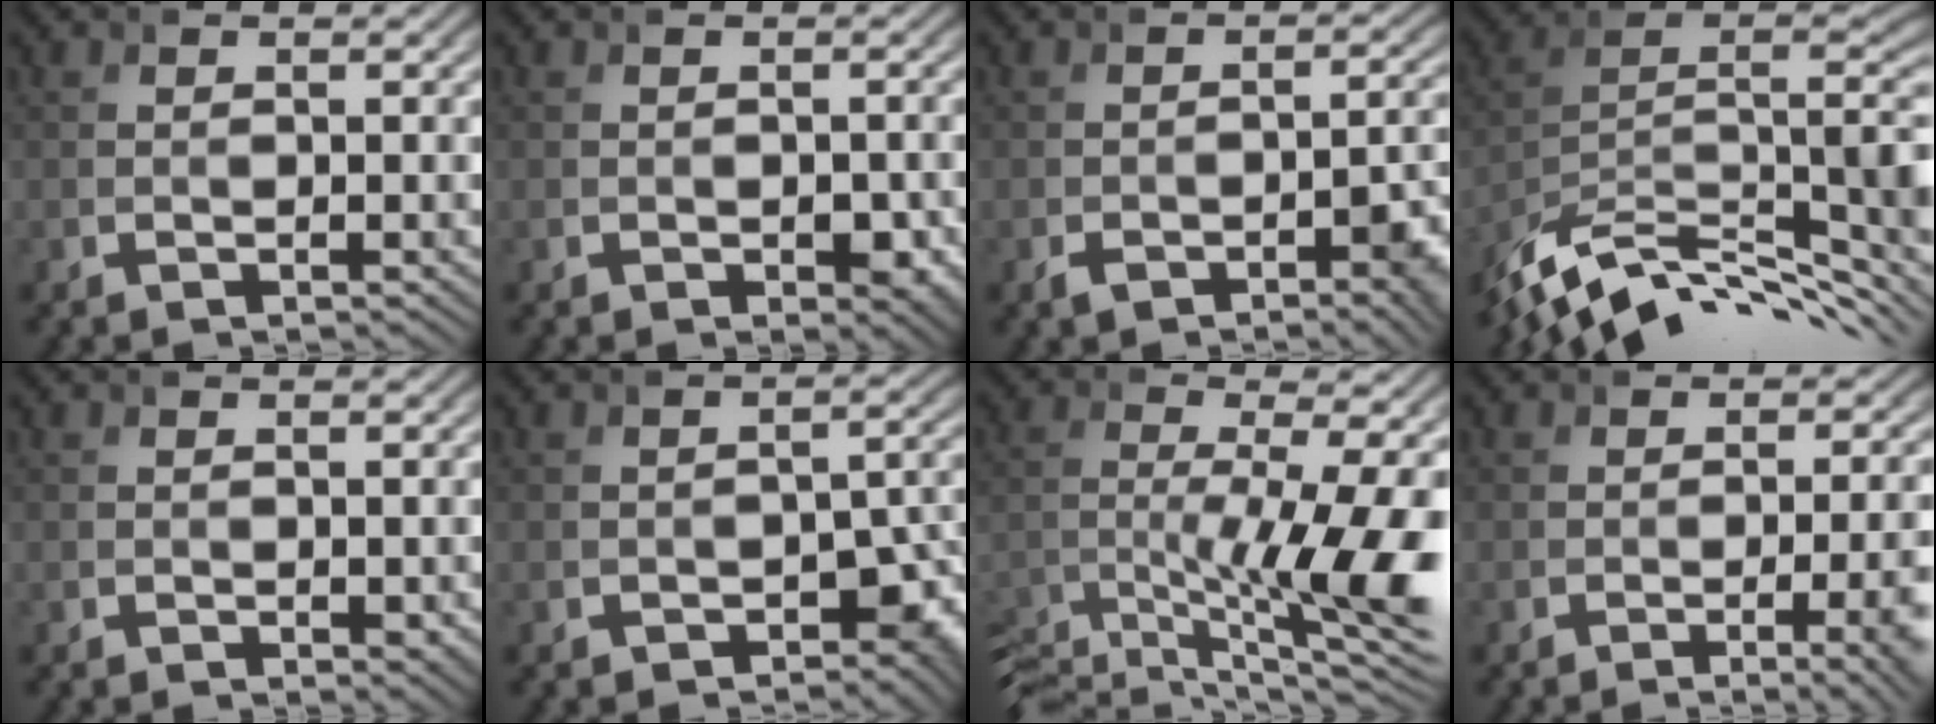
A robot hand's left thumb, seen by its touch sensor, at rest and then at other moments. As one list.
[{"total": 2.4, "force": [-0.7, 1.5, 1.8], "torque": [-0.027, -0.011, -0.003]}, {"total": 5.2, "force": [-2.8, 2.3, 3.7], "torque": [-0.050, 0.001, -0.040]}, {"total": 14.7, "force": [-8.4, 5.7, 10.7], "torque": [-0.217, -0.007, -0.150]}, {"total": 0.9, "force": [-0.1, 0.6, 0.6], "torque": [-0.009, -0.006, 0.002]}, {"total": 5.7, "force": [-2.7, 3.4, 3.7], "torque": [-0.042, -0.014, -0.030]}, {"total": 14.9, "force": [-5.6, 5.2, 12.8], "torque": [-0.234, -0.036, -0.087]}, {"total": 6.5, "force": [-2.0, 2.2, 5.7], "torque": [-0.062, -0.008, -0.017]}]